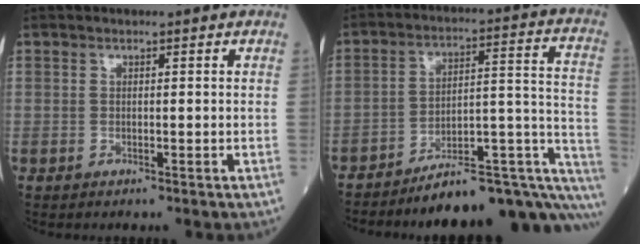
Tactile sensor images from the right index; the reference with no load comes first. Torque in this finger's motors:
{"motor_torque": [1.13, -1.01, 0.48, 0.07]}